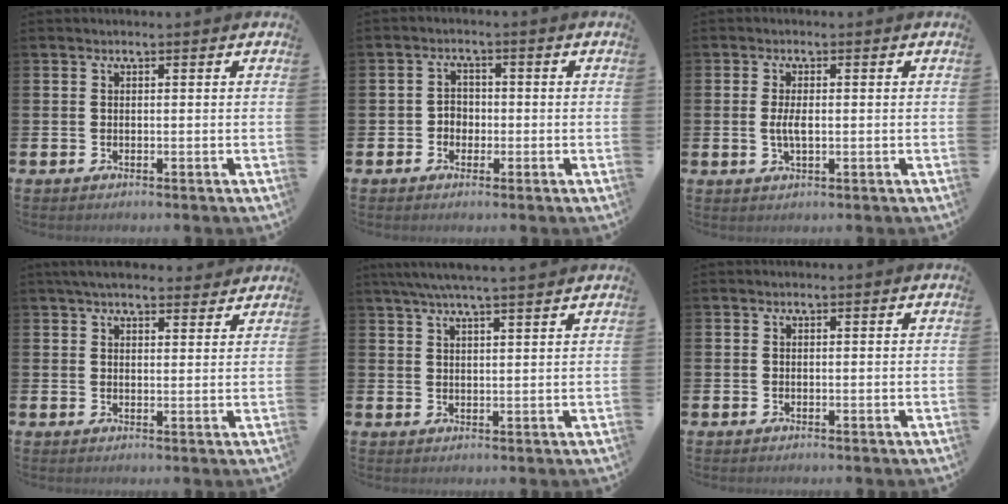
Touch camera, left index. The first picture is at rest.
{"total": 2.3, "force": [-0.8, 2.1, 0.7], "torque": [-0.007, 0.003, -0.022]}
{"total": 2.8, "force": [0.0, 1.0, 2.6], "torque": [-0.044, 0.001, -0.003]}
{"total": 4.4, "force": [4.1, 1.1, 1.3], "torque": [-0.030, -0.011, 0.075]}
{"total": 5.1, "force": [4.6, 0.0, 2.2], "torque": [-0.054, -0.009, 0.084]}
{"total": 0.0}